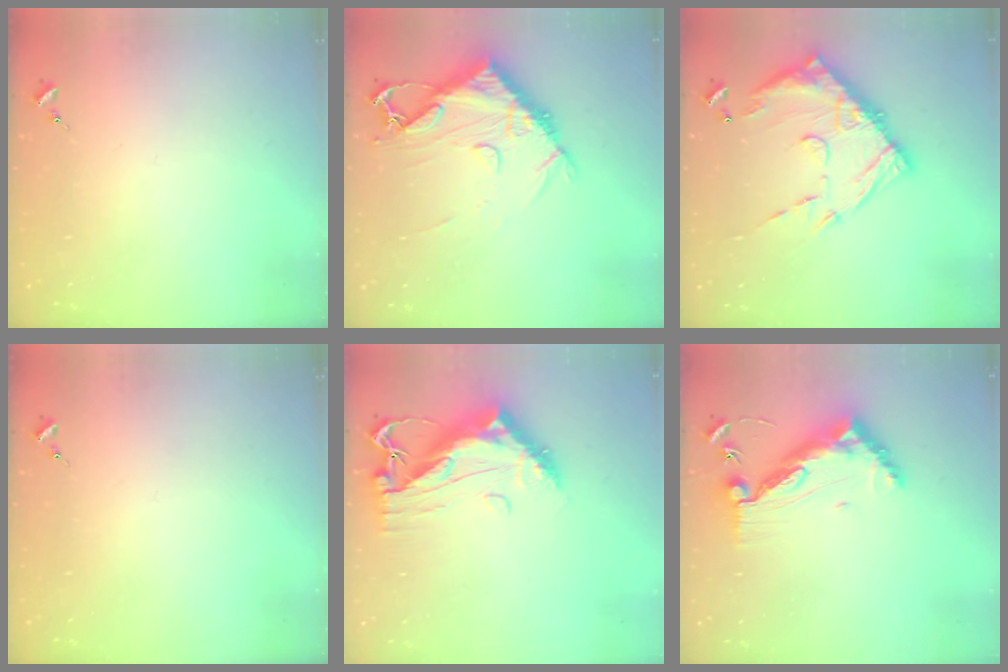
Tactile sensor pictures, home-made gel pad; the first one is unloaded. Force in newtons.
{"total": 13.0, "press": 12.9, "slide": 1.5}
{"total": 17.5, "press": 17.4, "slide": 2.0}
{"total": 0.0}
{"total": 13.7, "press": 13.6, "slide": 1.3}
{"total": 13.4, "press": 13.3, "slide": 1.4}